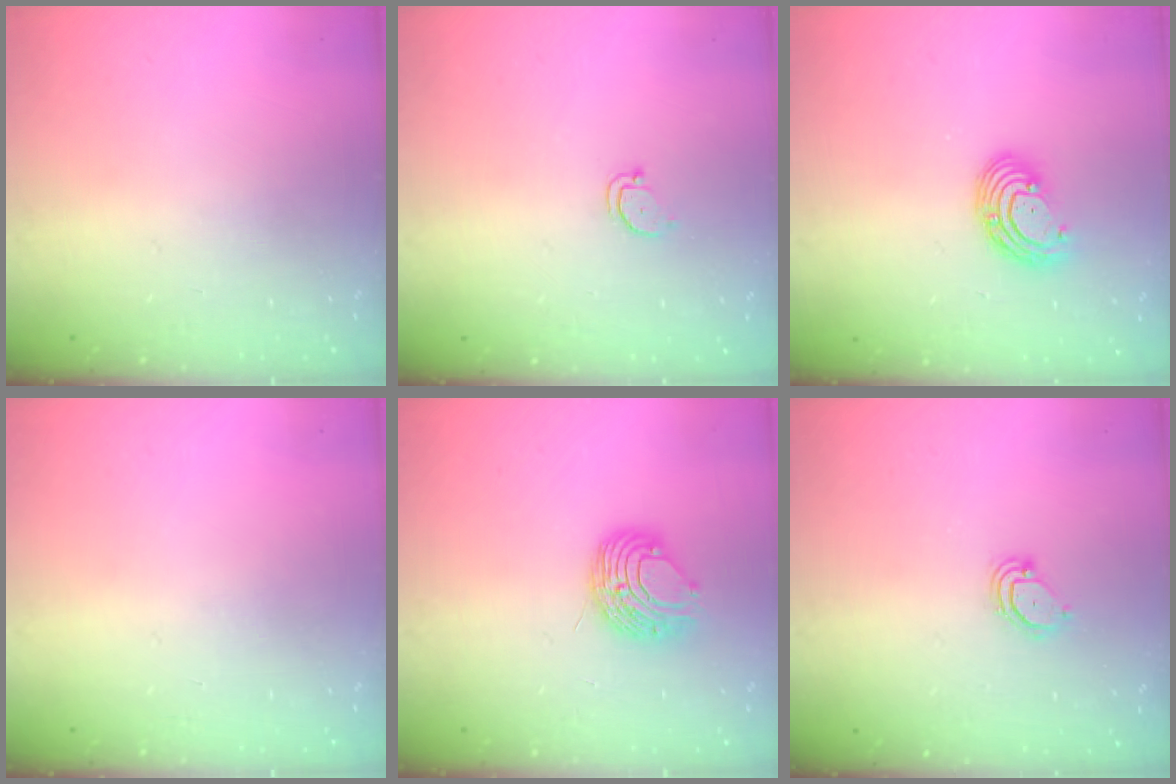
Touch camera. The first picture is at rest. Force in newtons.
{"total": 2.2, "press": 2.2, "slide": 0.2}
{"total": 7.1, "press": 7.0, "slide": 1.3}
{"total": 0.0}
{"total": 8.9, "press": 8.9, "slide": 0.7}
{"total": 3.4, "press": 3.4, "slide": 0.2}